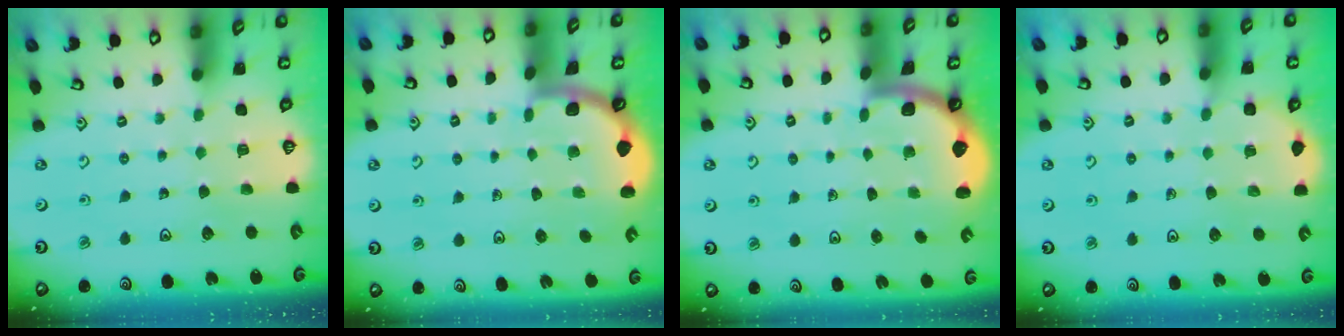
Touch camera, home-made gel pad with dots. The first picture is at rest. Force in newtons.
{"total": 1.7, "press": 1.7, "slide": 0.0}
{"total": 1.6, "press": 1.6, "slide": 0.1}
{"total": 5.9, "press": 5.8, "slide": 1.1}